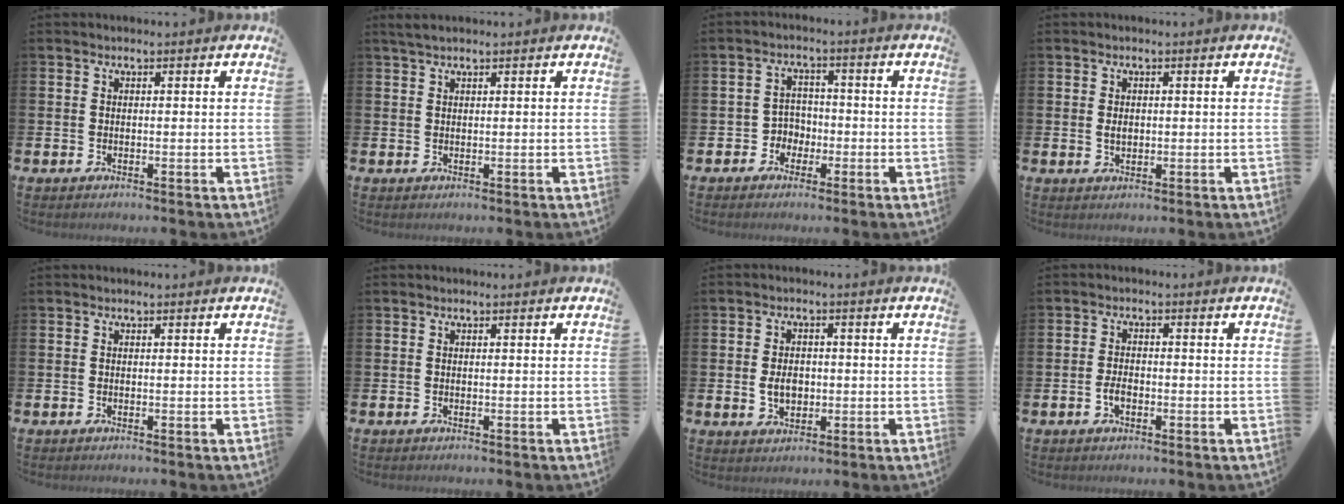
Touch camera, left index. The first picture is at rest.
{"total": 1.6, "force": [1.3, 0.2, 0.9], "torque": [-0.022, 0.005, 0.024]}
{"total": 3.1, "force": [-1.6, 2.7, 0.4], "torque": [-0.021, 0.003, -0.039]}
{"total": 1.5, "force": [0.2, 1.0, 1.1], "torque": [-0.007, 0.001, -0.002]}
{"total": 0.0}
{"total": 0.0}
{"total": 3.4, "force": [-0.2, 2.5, 2.3], "torque": [-0.026, 0.000, -0.011]}
{"total": 2.2, "force": [-0.8, 1.3, 1.7], "torque": [-0.026, 0.000, -0.016]}